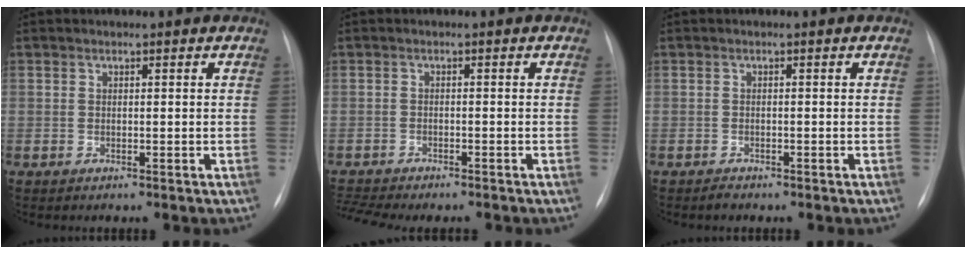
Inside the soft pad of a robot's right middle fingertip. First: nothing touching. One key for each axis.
{"total": 6.7, "fx": -6.1, "fy": 0.8, "fz": 2.6, "tx": -0.040, "ty": -0.003, "tz": -0.092}
{"total": 0.8, "fx": -0.8, "fy": 0.2, "fz": 0.1, "tx": -0.002, "ty": -0.001, "tz": -0.013}